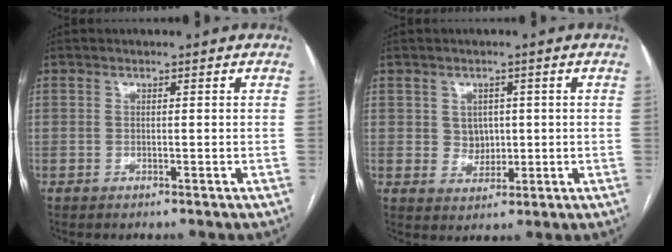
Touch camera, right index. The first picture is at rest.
{"total": 3.7, "force": [0.6, 3.2, 1.6], "torque": [-0.021, 0.004, 0.015]}